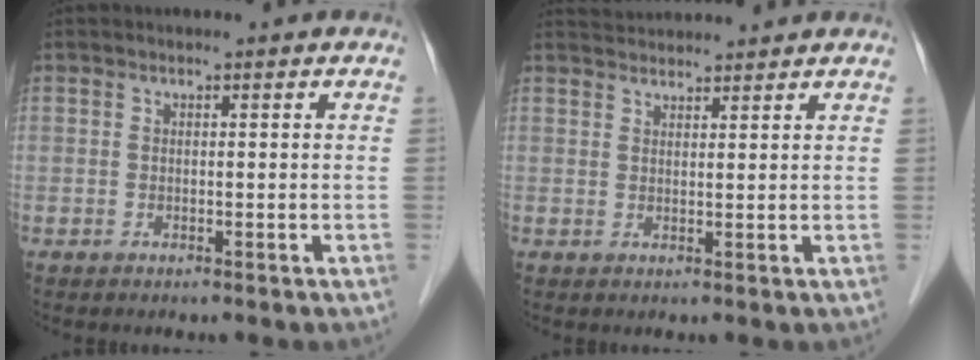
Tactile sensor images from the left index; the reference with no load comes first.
{"total": 4.4, "force": [4.4, 0.2, 0.4], "torque": [-0.013, 0.034, 0.071]}